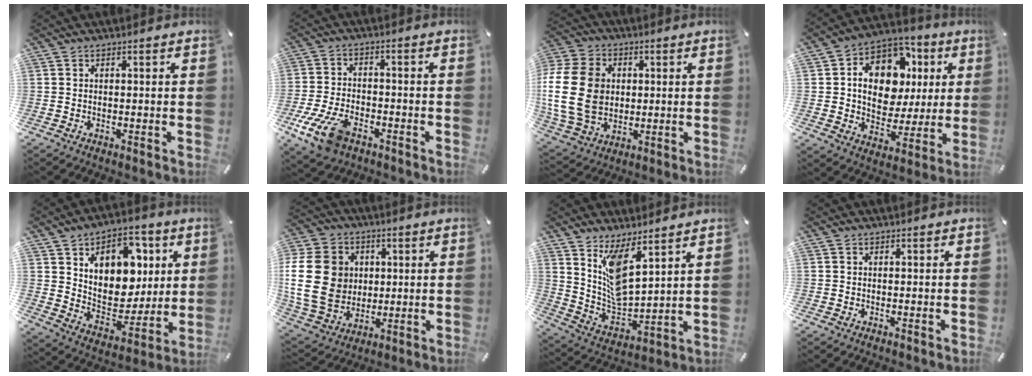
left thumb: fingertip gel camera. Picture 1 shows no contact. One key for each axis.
{"total": 11.1, "fx": -5.7, "fy": 6.2, "fz": 7.1, "tx": -0.160, "ty": 0.019, "tz": -0.105}
{"total": 18.7, "fx": 0.9, "fy": 15.0, "fz": 11.0, "tx": -0.241, "ty": 0.003, "tz": 0.013}
{"total": 14.4, "fx": 4.1, "fy": 11.1, "fz": 8.3, "tx": -0.146, "ty": -0.020, "tz": 0.079}
{"total": 15.1, "fx": 6.3, "fy": 11.4, "fz": 7.7, "tx": -0.115, "ty": -0.034, "tz": 0.120}
{"total": 19.2, "fx": 1.9, "fy": 16.2, "fz": 10.2, "tx": -0.213, "ty": 0.003, "tz": 0.038}
{"total": 9.9, "fx": 6.8, "fy": 4.0, "fz": 5.9, "tx": -0.123, "ty": -0.053, "tz": 0.131}
{"total": 0.0}